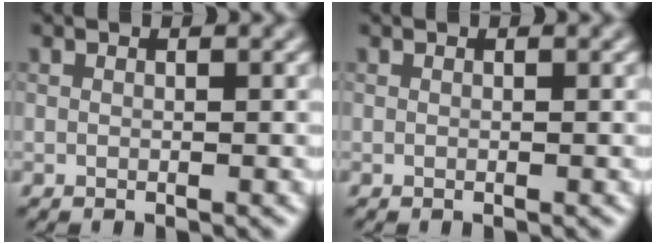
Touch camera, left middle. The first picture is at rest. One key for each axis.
{"total": 0.0}